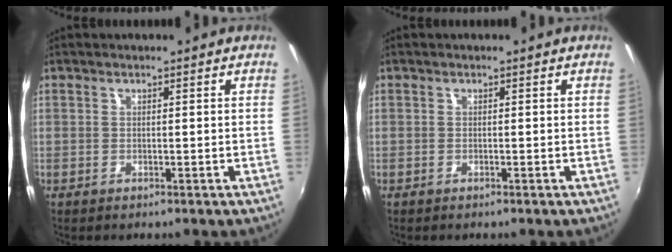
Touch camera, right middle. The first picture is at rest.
{"total": 0.0}